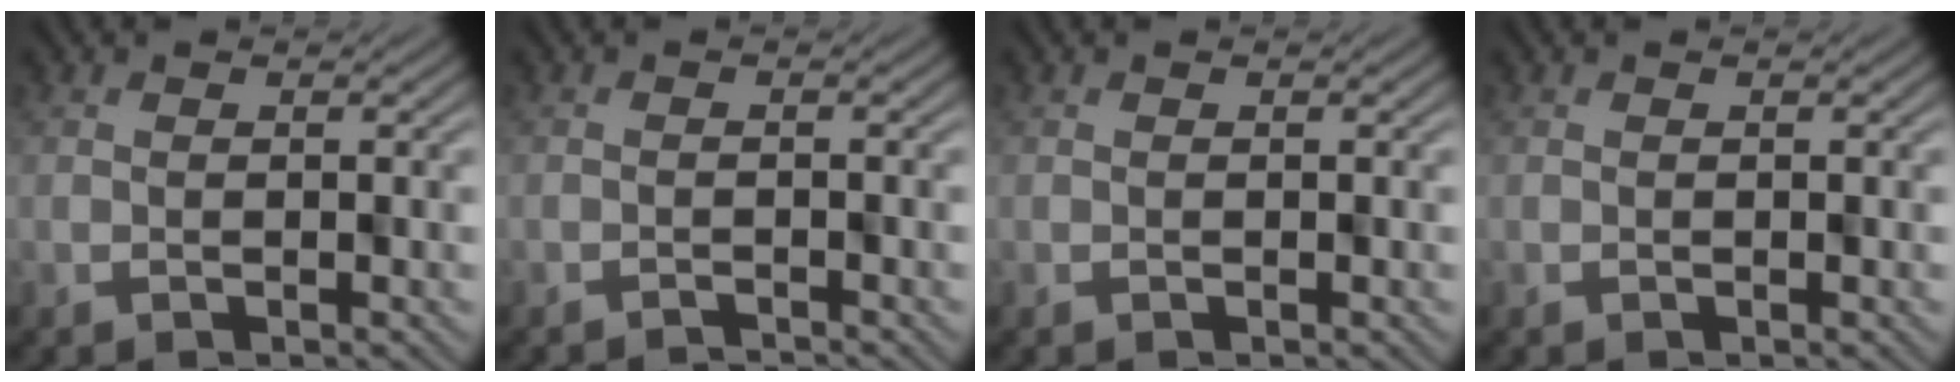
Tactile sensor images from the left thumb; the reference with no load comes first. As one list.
[{"total": 1.1, "force": [-1.1, 0.0, 0.1], "torque": [0.003, 0.003, -0.022]}, {"total": 0.0}, {"total": 0.0}]